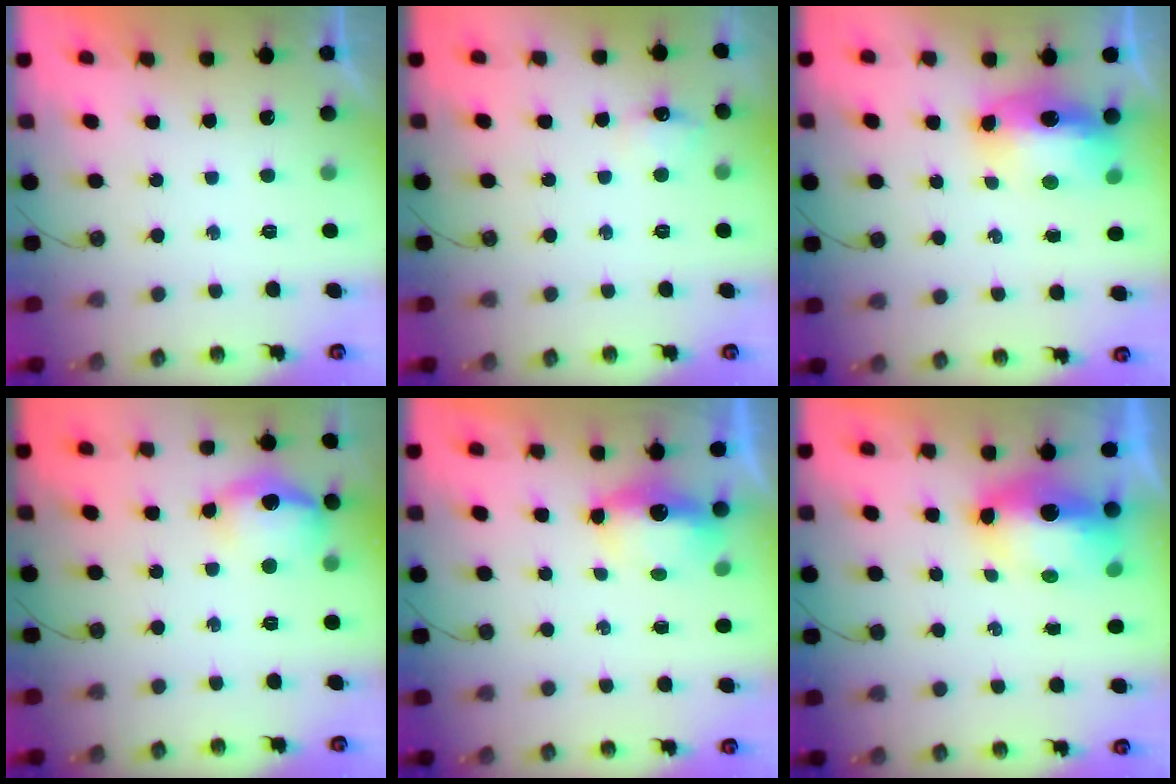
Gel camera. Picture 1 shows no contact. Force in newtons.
{"total": 6.0, "press": 5.9, "slide": 1.2}
{"total": 12.7, "press": 12.7, "slide": 1.4}
{"total": 15.0, "press": 14.9, "slide": 1.2}
{"total": 5.8, "press": 5.7, "slide": 1.2}
{"total": 9.4, "press": 9.3, "slide": 1.5}